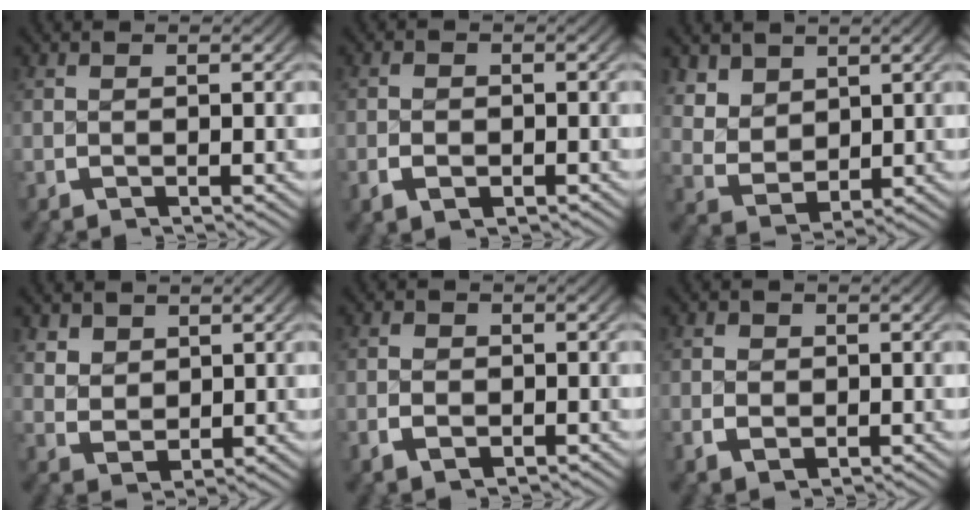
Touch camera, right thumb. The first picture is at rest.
{"total": 2.1, "force": [-1.0, 1.5, 1.0], "torque": [-0.020, -0.008, -0.015]}
{"total": 5.7, "force": [1.2, 4.6, 3.1], "torque": [-0.085, -0.034, 0.037]}
{"total": 3.0, "force": [1.1, 2.4, 1.4], "torque": [-0.032, -0.020, 0.034]}
{"total": 2.2, "force": [-0.8, 1.8, 1.0], "torque": [-0.020, -0.010, -0.011]}
{"total": 2.5, "force": [-0.3, 2.2, 1.2], "torque": [-0.026, -0.014, 0.001]}